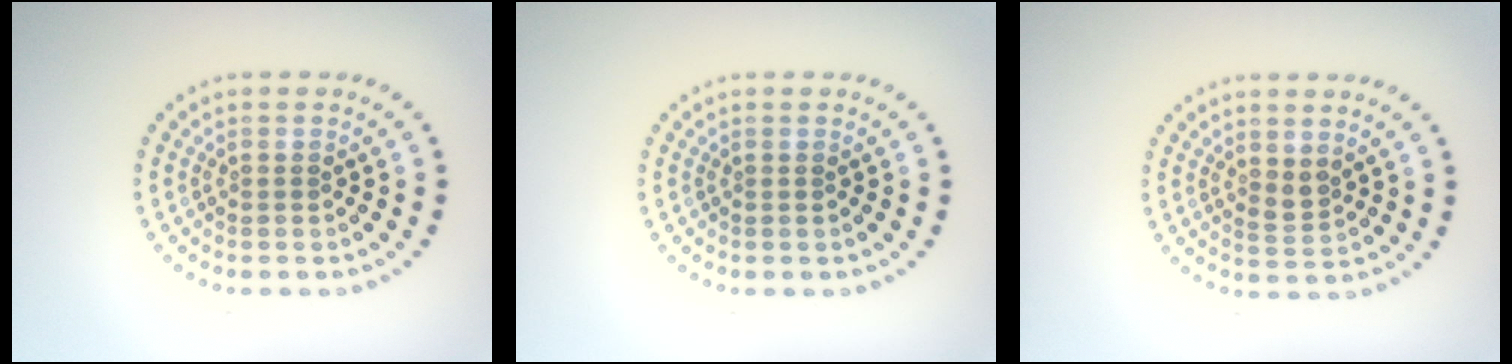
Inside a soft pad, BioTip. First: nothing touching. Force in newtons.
{"total": 0.0}
{"total": 1.4, "press": 1.2, "slide": 0.8}